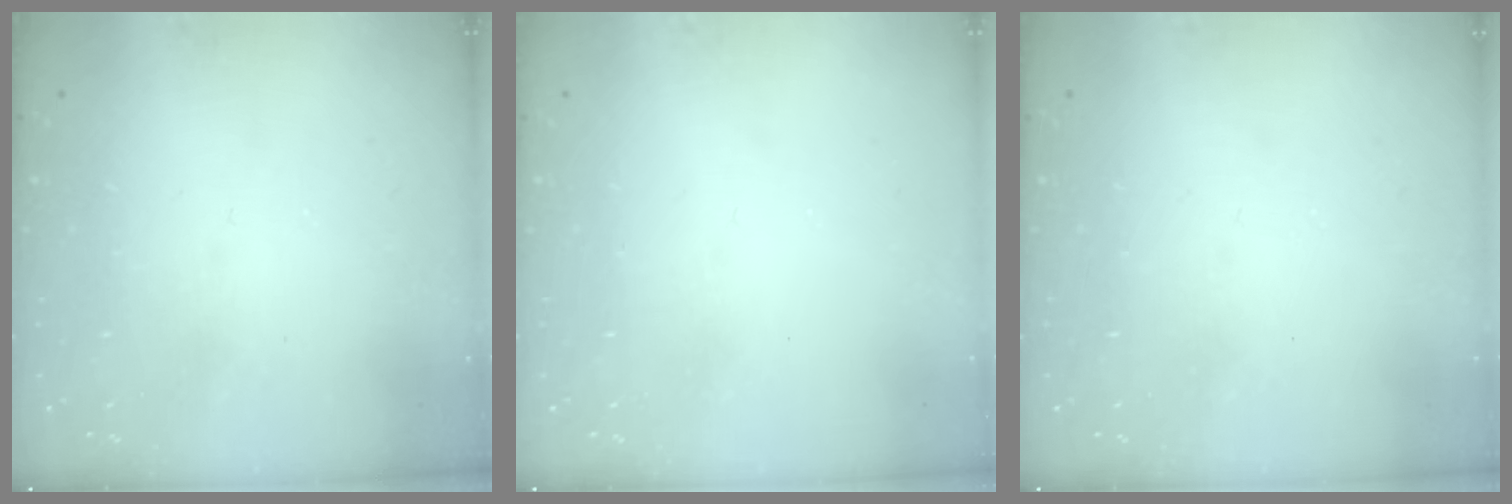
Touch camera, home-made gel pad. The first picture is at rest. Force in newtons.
{"total": 0.0}
{"total": 0.0}